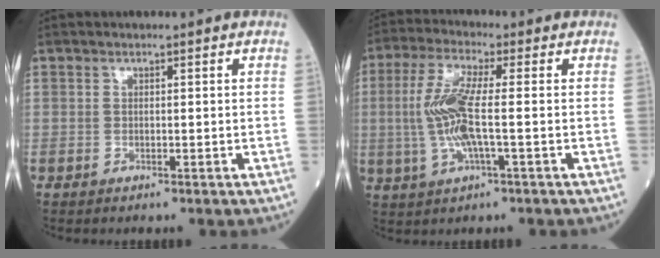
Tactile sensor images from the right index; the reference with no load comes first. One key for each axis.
{"total": 8.8, "fx": -0.4, "fy": 1.3, "fz": 8.7, "tx": -0.193, "ty": 0.003, "tz": -0.012}